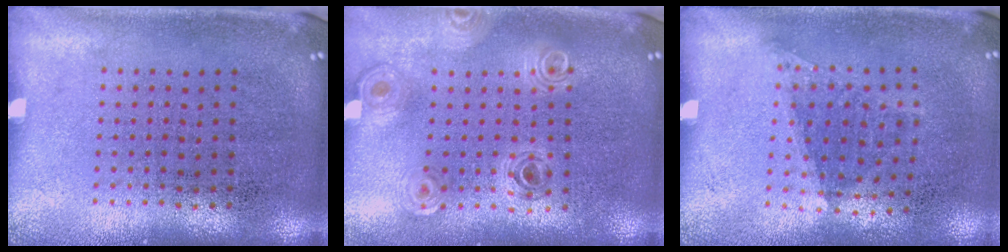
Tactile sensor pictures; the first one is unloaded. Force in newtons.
{"total": 0.7, "press": 0.7, "slide": 0.2}
{"total": 1.1, "press": 0.8, "slide": 0.8}